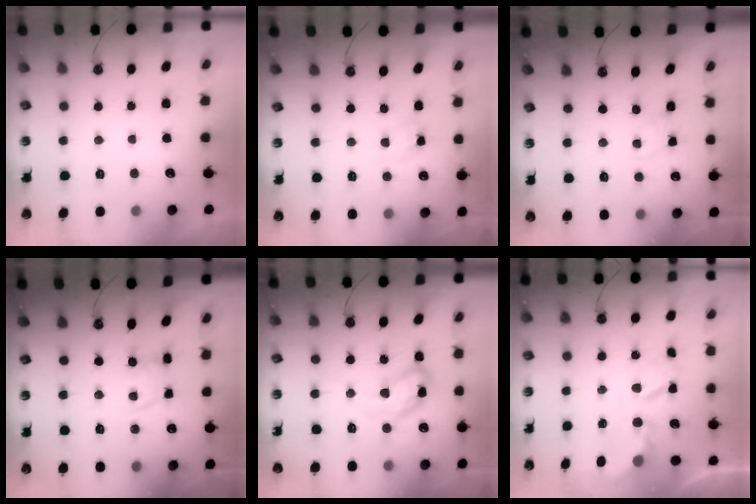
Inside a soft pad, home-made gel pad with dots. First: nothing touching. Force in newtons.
{"total": 4.3, "press": 4.3, "slide": 0.6}
{"total": 2.7, "press": 2.7, "slide": 0.4}
{"total": 2.8, "press": 2.8, "slide": 0.2}
{"total": 14.7, "press": 14.7, "slide": 1.0}
{"total": 5.8, "press": 5.8, "slide": 0.3}